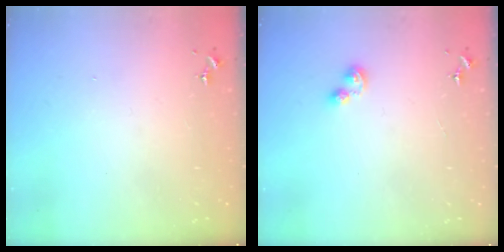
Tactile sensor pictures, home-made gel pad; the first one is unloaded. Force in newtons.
{"total": 4.6, "press": 4.5, "slide": 0.6}